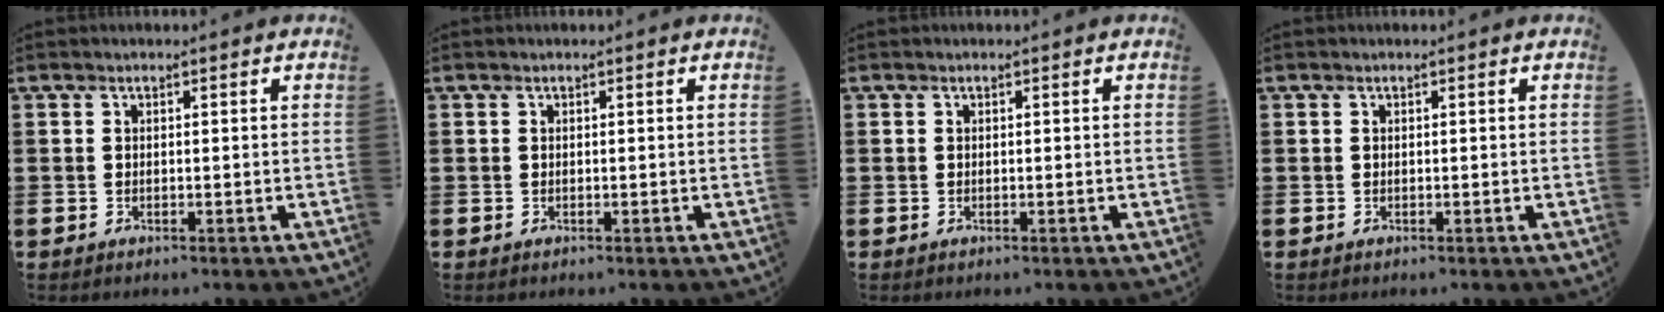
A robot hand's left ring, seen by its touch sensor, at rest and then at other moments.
{"total": 0.0}
{"total": 0.0}
{"total": 0.0}